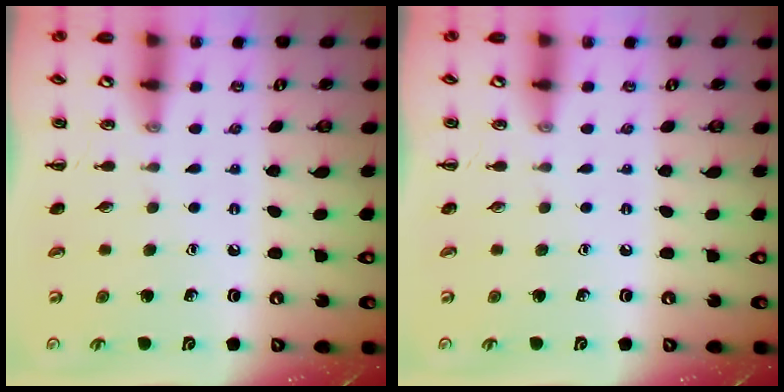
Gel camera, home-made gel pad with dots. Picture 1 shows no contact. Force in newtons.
{"total": 0.0}